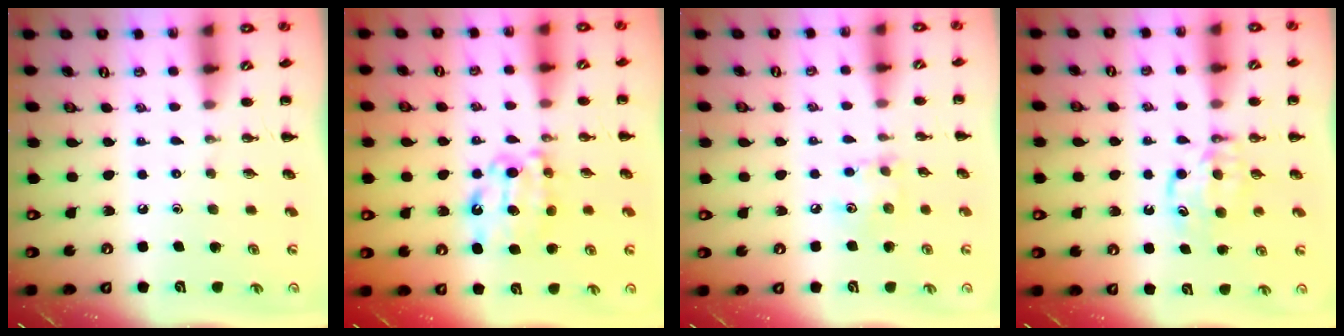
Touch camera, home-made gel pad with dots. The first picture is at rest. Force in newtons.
{"total": 9.6, "press": 9.6, "slide": 0.7}
{"total": 5.8, "press": 5.8, "slide": 1.0}
{"total": 6.2, "press": 6.2, "slide": 0.7}